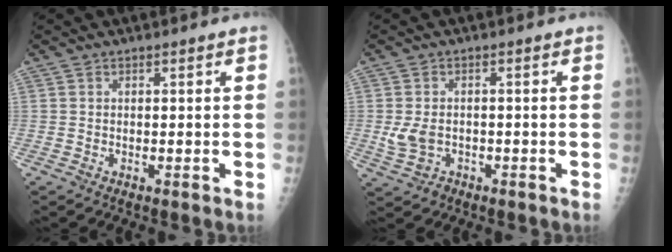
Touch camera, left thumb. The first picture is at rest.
{"total": 4.3, "force": [-0.9, 3.2, 2.7], "torque": [-0.056, 0.007, -0.011]}